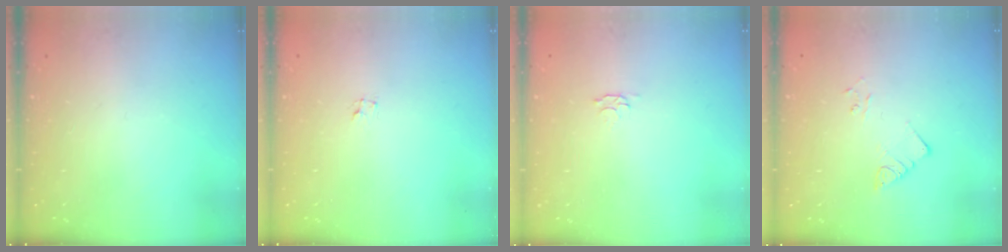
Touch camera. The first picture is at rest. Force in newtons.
{"total": 1.2, "press": 1.2, "slide": 0.1}
{"total": 2.8, "press": 2.7, "slide": 0.5}
{"total": 2.2, "press": 2.2, "slide": 0.2}